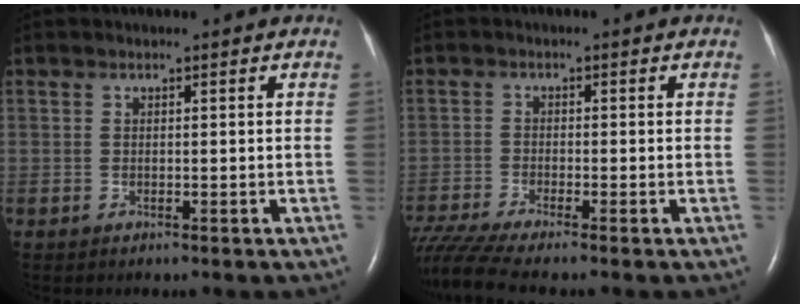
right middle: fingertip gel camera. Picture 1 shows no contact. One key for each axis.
{"total": 6.8, "fx": -6.0, "fy": -1.1, "fz": 3.0, "tx": -0.061, "ty": -0.019, "tz": -0.109}